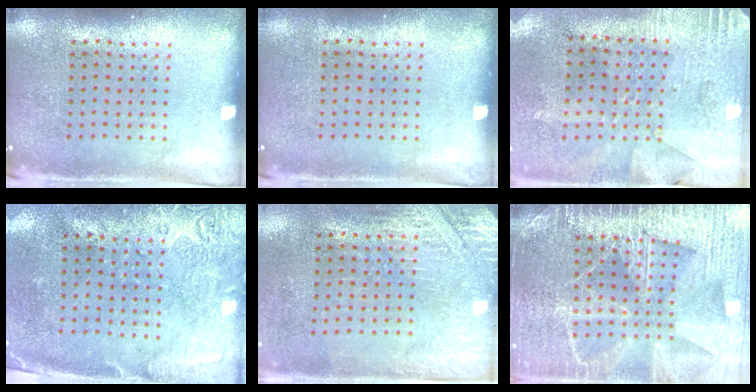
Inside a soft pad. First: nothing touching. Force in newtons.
{"total": 0.0}
{"total": 2.8, "press": 2.2, "slide": 1.7}
{"total": 2.8, "press": 2.2, "slide": 1.7}
{"total": 2.9, "press": 2.5, "slide": 1.5}
{"total": 6.5, "press": 6.4, "slide": 0.7}